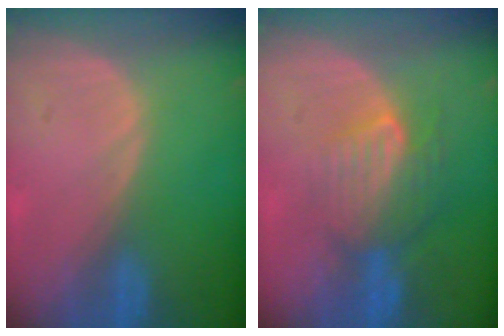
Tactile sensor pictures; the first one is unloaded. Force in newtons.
{"total": 7.6, "press": 7.2, "slide": 2.2}